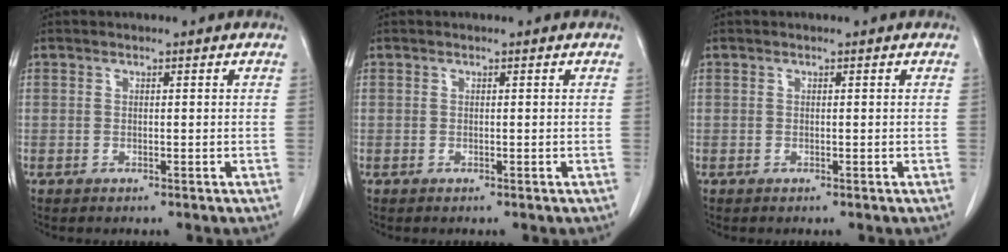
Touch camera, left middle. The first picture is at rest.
{"total": 0.0}
{"total": 0.0}